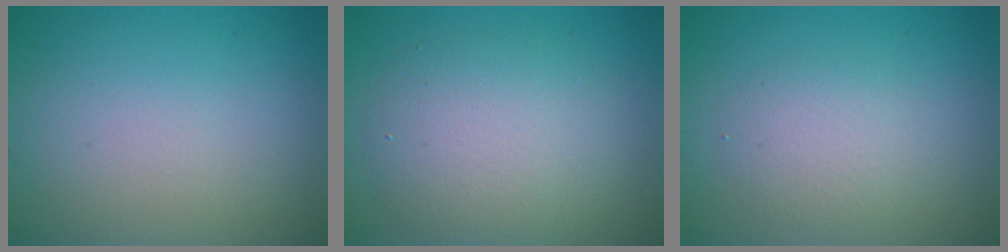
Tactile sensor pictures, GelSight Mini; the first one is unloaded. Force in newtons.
{"total": 5.1, "press": 5.1, "slide": 0.2}
{"total": 2.3, "press": 2.3, "slide": 0.1}